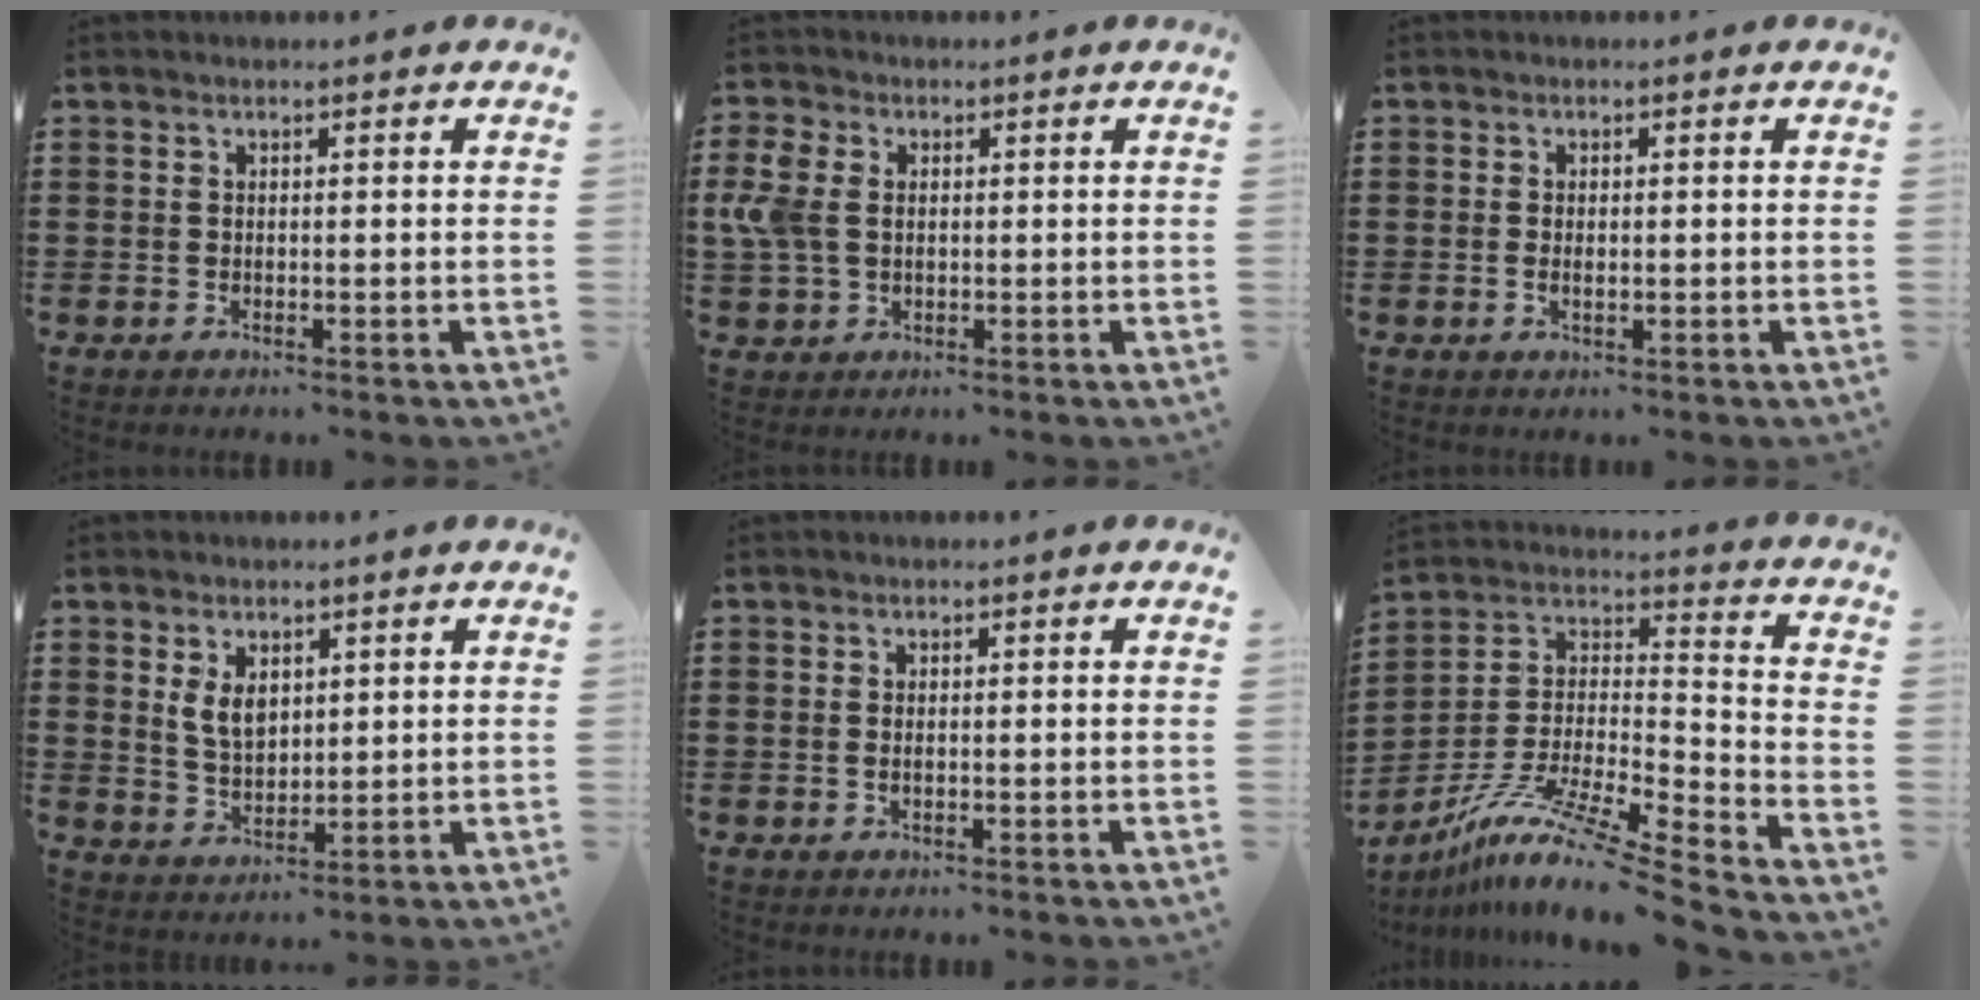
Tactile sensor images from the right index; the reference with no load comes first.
{"total": 5.1, "force": [0.7, 3.8, 3.4], "torque": [-0.104, 0.002, 0.004]}
{"total": 1.3, "force": [-0.2, 0.4, 1.2], "torque": [-0.022, 0.001, -0.004]}
{"total": 4.5, "force": [1.8, 2.8, 3.0], "torque": [-0.060, 0.005, 0.031]}
{"total": 0.9, "force": [-0.1, 0.4, 0.8], "torque": [-0.017, 0.001, -0.002]}
{"total": 12.2, "force": [-9.7, 0.4, 7.4], "torque": [-0.139, 0.008, -0.191]}